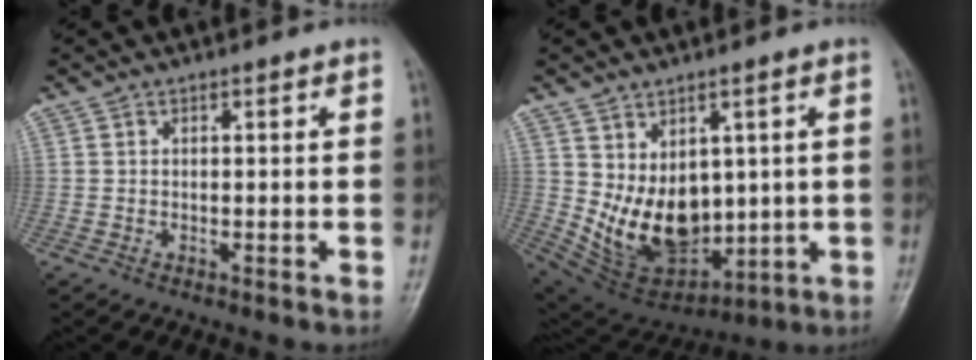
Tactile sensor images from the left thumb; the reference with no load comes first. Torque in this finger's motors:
{"motor_torque": [0.54, 0.70, 0.70, -0.81, 0.17]}